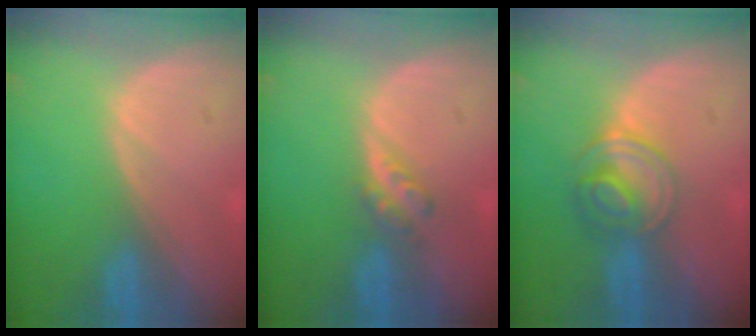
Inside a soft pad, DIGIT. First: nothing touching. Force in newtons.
{"total": 2.9, "press": 2.5, "slide": 1.5}
{"total": 6.2, "press": 5.4, "slide": 3.1}